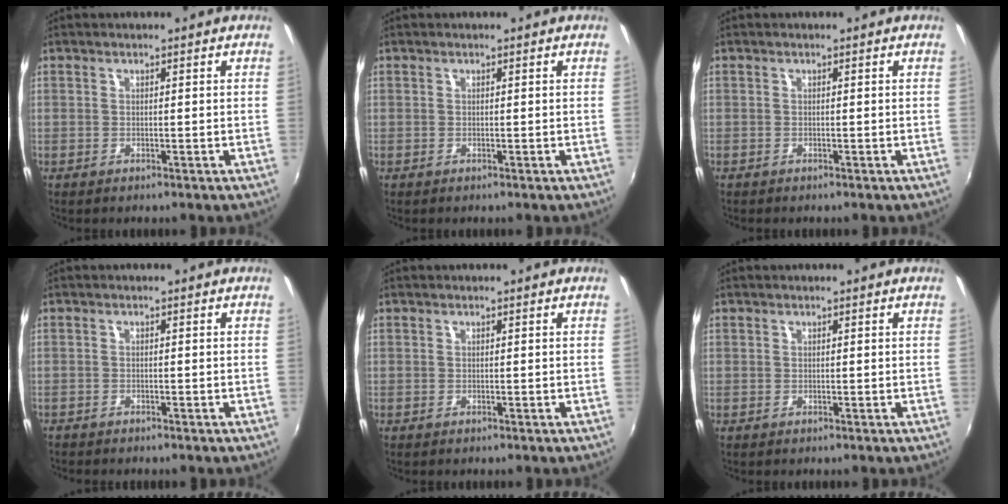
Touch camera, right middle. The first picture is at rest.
{"total": 0.0}
{"total": 0.0}
{"total": 1.1, "force": [-1.1, 0.4, 0.0], "torque": [-0.009, -0.001, -0.023]}
{"total": 0.0}
{"total": 0.0}